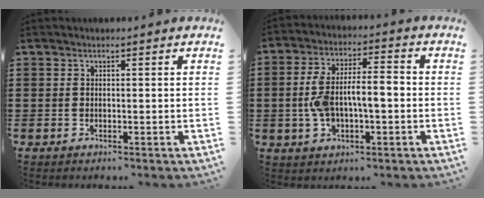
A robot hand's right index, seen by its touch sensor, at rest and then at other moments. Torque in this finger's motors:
{"motor_torque": [1.21, -0.93, 0.78, 0.21]}